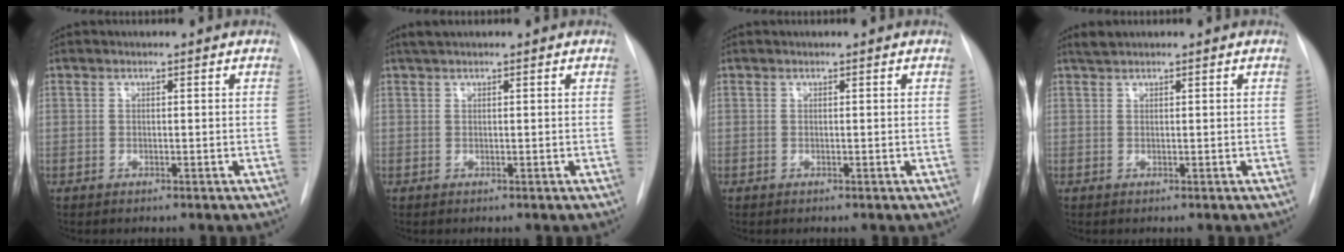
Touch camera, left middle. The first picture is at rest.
{"total": 1.4, "force": [1.1, 0.1, 0.8], "torque": [-0.018, 0.014, 0.022]}
{"total": 0.0}
{"total": 1.1, "force": [1.0, 0.1, 0.3], "torque": [-0.010, 0.006, 0.024]}